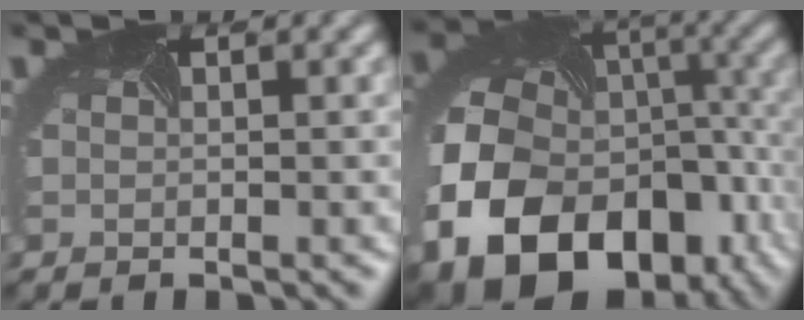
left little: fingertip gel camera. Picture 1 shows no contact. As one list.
[{"total": 20.5, "force": [-7.9, 15.8, 10.5], "torque": [-0.227, -0.058, -0.126]}]